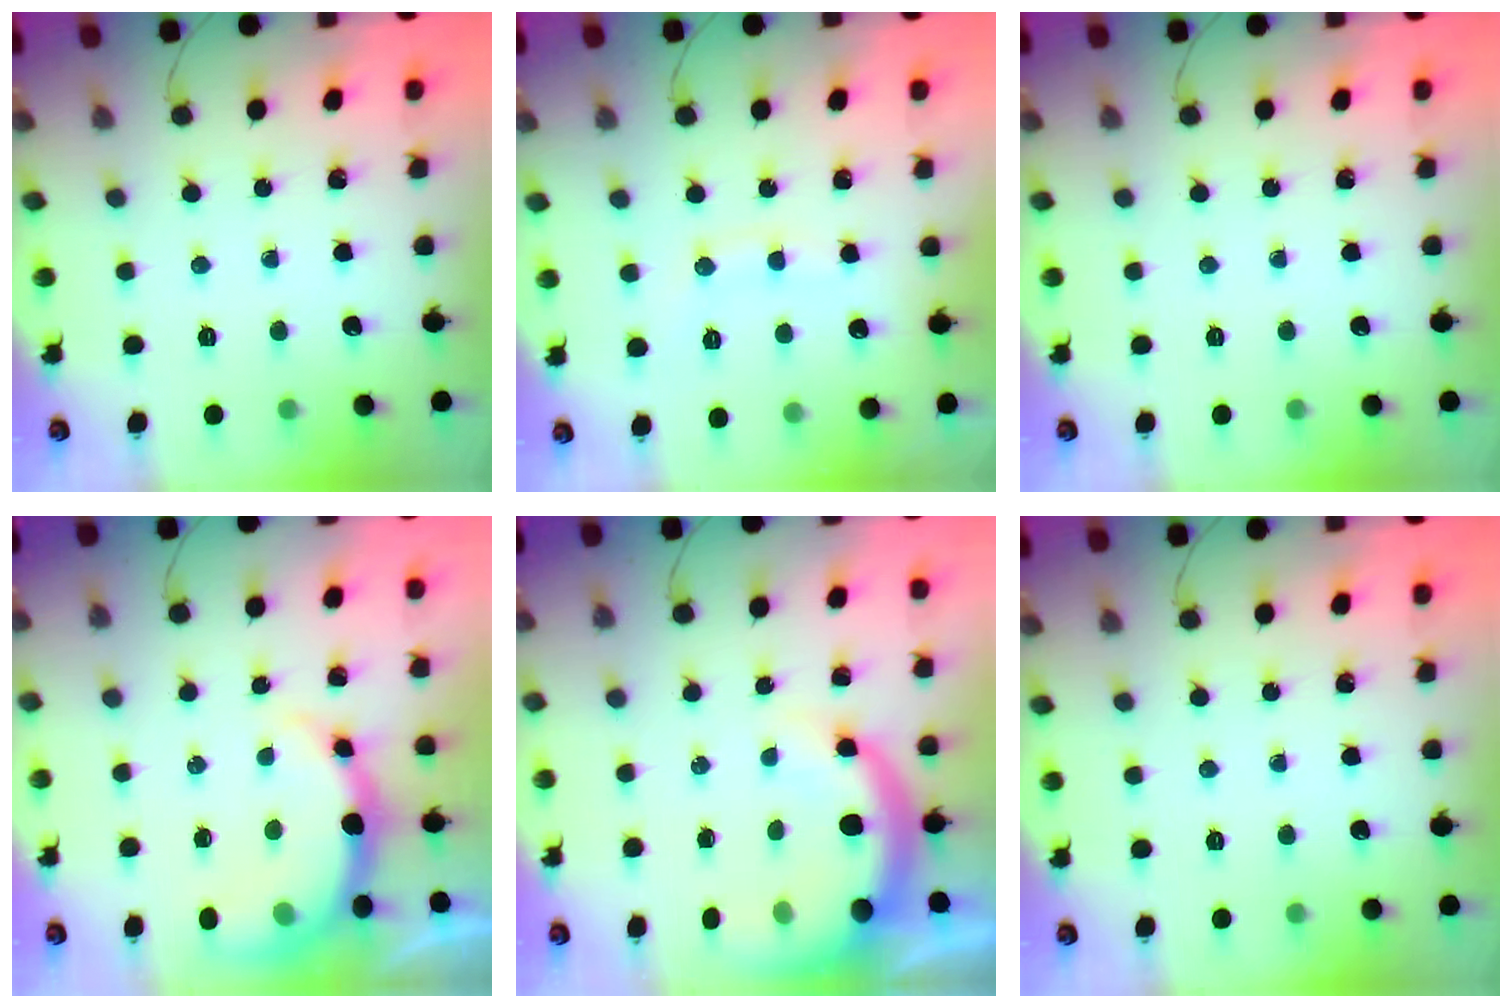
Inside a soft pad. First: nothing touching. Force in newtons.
{"total": 9.0, "press": 8.9, "slide": 1.2}
{"total": 0.0}
{"total": 8.7, "press": 8.5, "slide": 1.8}
{"total": 11.0, "press": 10.8, "slide": 2.1}
{"total": 0.0}